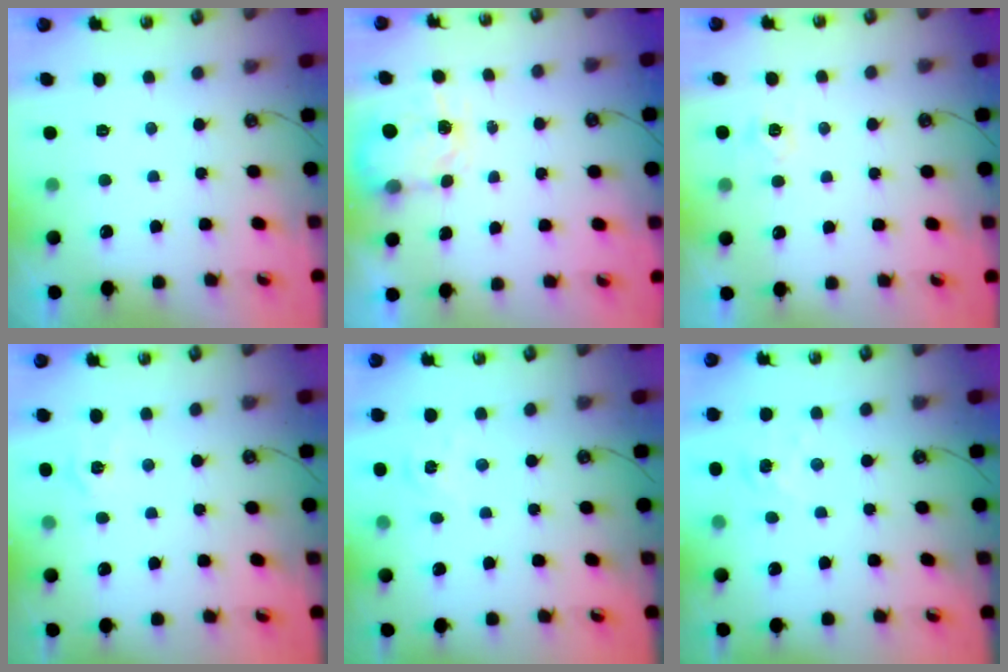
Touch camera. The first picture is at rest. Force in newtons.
{"total": 3.6, "press": 3.6, "slide": 0.5}
{"total": 3.5, "press": 3.4, "slide": 0.5}
{"total": 5.3, "press": 5.2, "slide": 0.5}
{"total": 1.9, "press": 1.8, "slide": 0.3}
{"total": 1.6, "press": 1.6, "slide": 0.2}